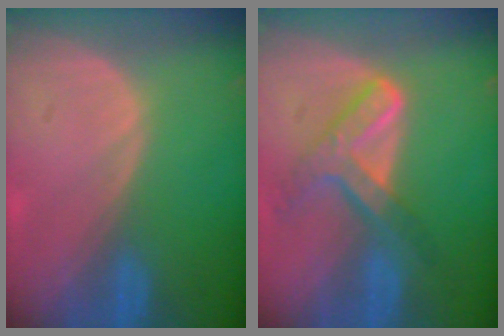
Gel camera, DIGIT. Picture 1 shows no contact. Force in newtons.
{"total": 7.3, "press": 6.1, "slide": 4.0}